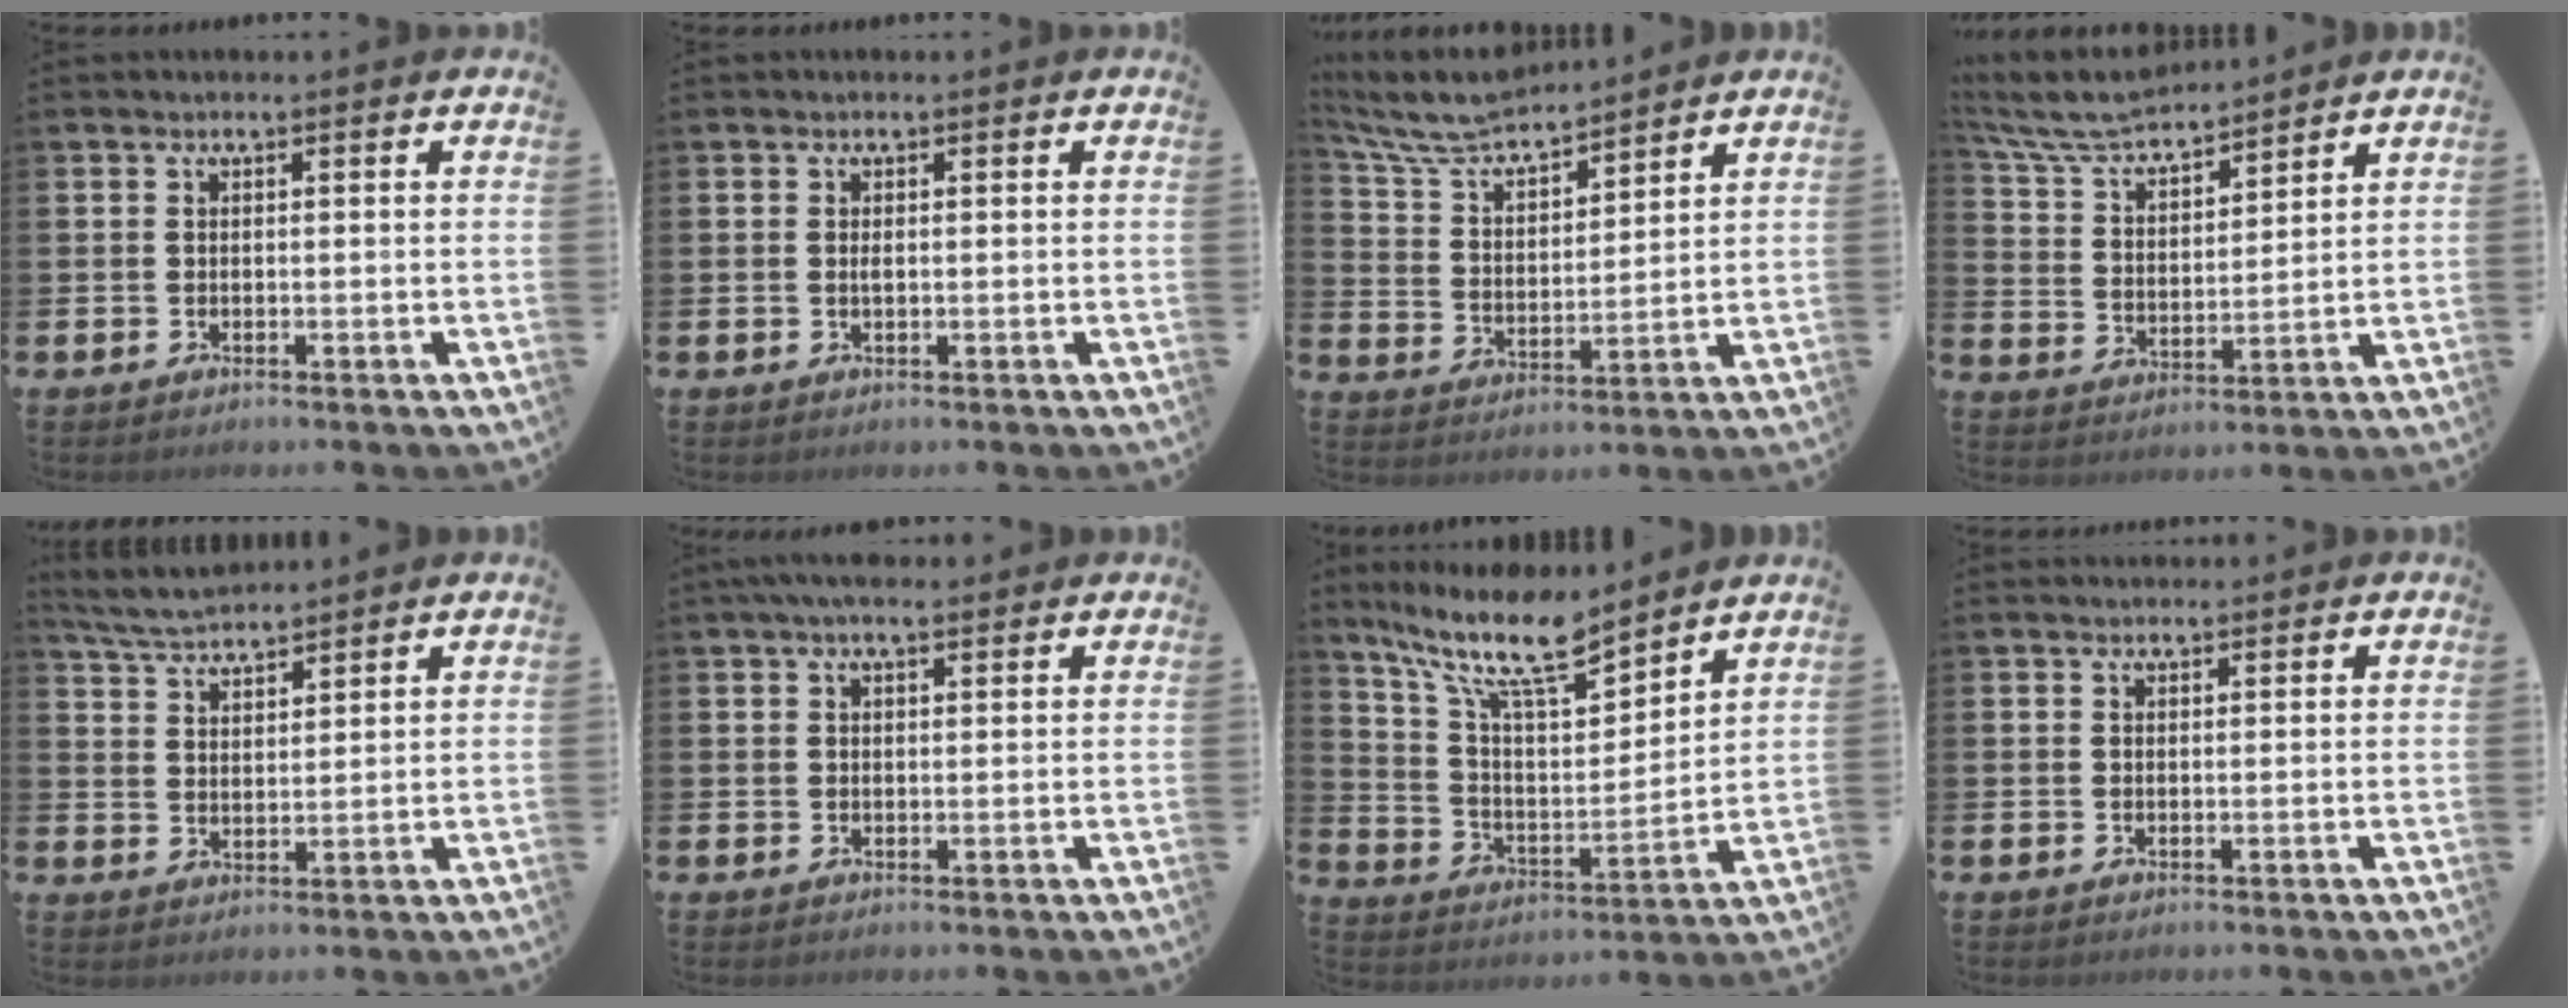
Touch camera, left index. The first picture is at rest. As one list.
[{"total": 0.7, "force": [0.1, 0.2, 0.6], "torque": [-0.012, 0.000, 0.000]}, {"total": 7.5, "force": [7.1, 1.3, 2.3], "torque": [-0.081, -0.045, 0.124]}, {"total": 7.2, "force": [6.8, 1.2, 2.1], "torque": [-0.075, -0.041, 0.120]}, {"total": 4.9, "force": [4.8, 0.4, 0.9], "torque": [-0.040, -0.021, 0.087]}, {"total": 3.6, "force": [3.0, 1.0, 1.8], "torque": [-0.032, -0.006, 0.052]}, {"total": 12.1, "force": [10.1, 2.6, 6.2], "torque": [-0.145, -0.057, 0.174]}, {"total": 1.0, "force": [0.9, 0.2, 0.2], "torque": [0.006, -0.001, 0.015]}]